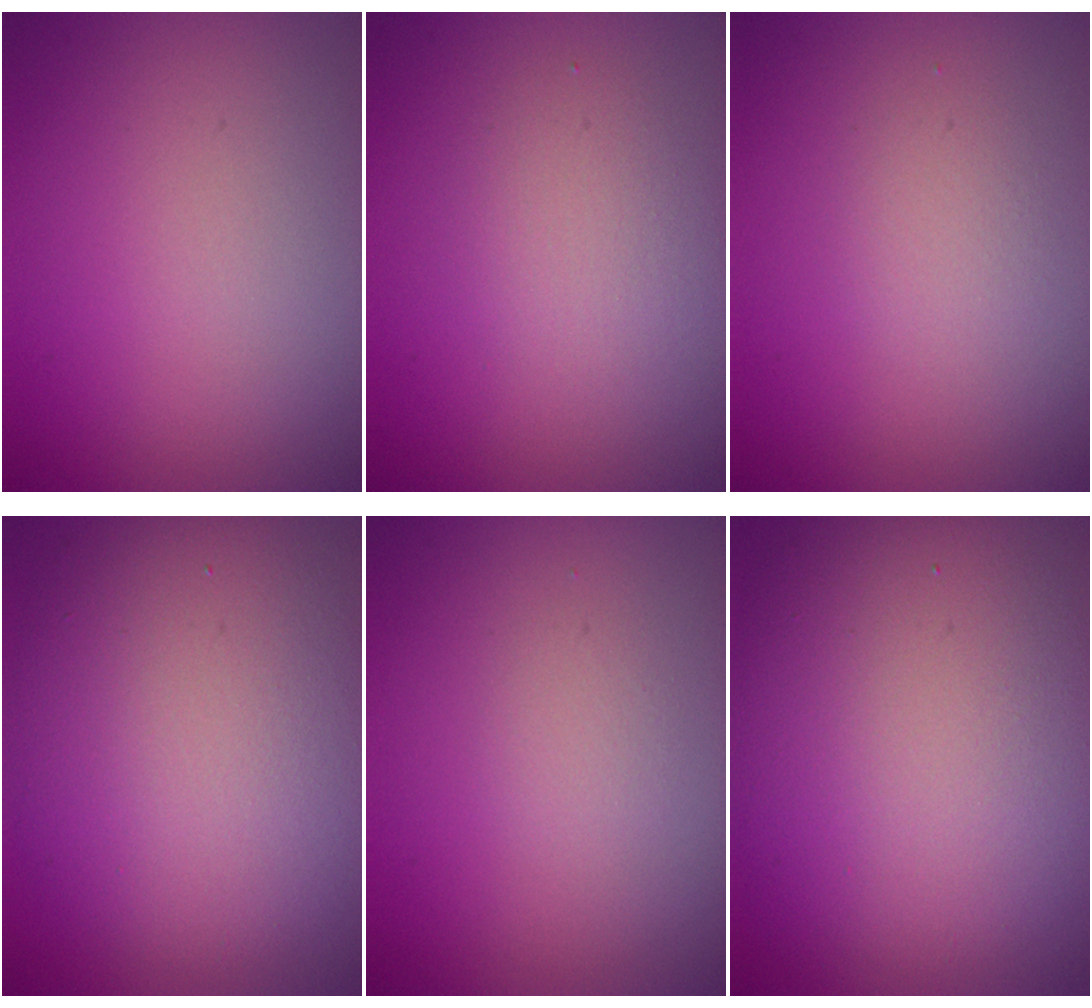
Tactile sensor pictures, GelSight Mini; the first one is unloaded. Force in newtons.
{"total": 2.1, "press": 2.0, "slide": 0.1}
{"total": 1.4, "press": 1.4, "slide": 0.1}
{"total": 11.1, "press": 11.1, "slide": 0.7}
{"total": 0.8, "press": 0.8, "slide": 0.1}
{"total": 13.8, "press": 13.8, "slide": 0.8}